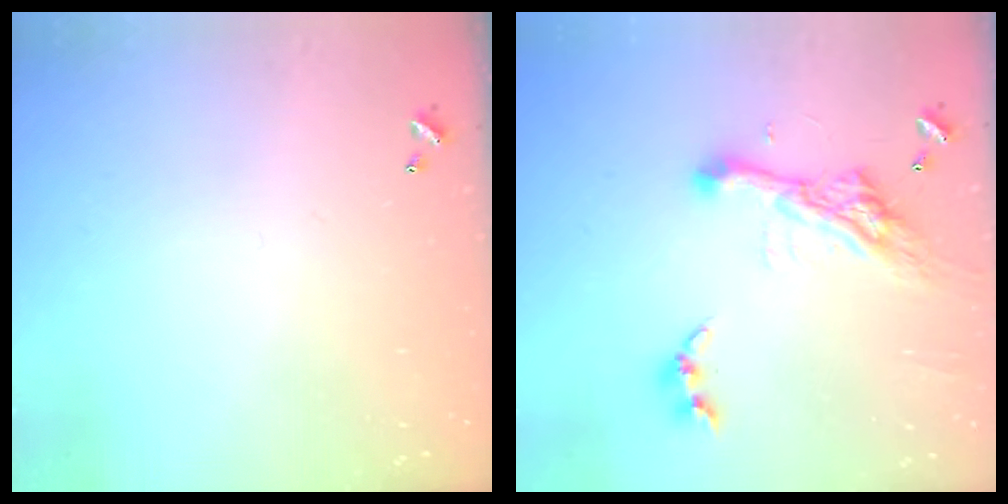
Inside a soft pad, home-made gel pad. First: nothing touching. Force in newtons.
{"total": 11.0, "press": 10.9, "slide": 1.4}